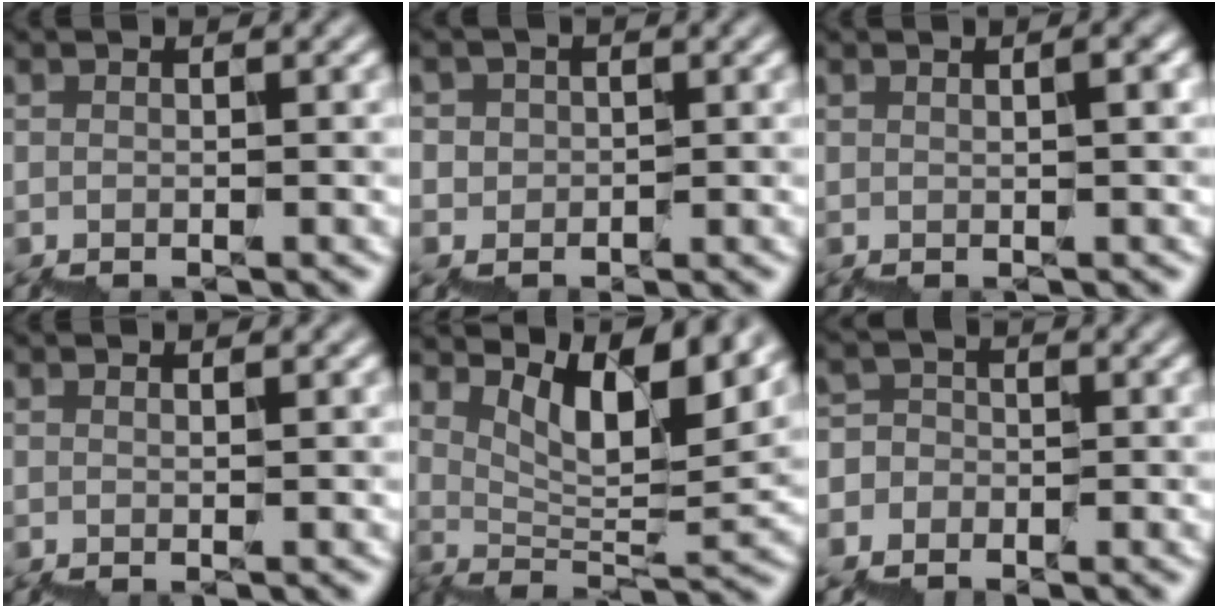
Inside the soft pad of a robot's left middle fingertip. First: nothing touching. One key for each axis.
{"total": 1.1, "fx": 0.2, "fy": 0.5, "fz": -0.9, "tx": 0.008, "ty": 0.011, "tz": 0.000}
{"total": 2.0, "fx": 0.6, "fy": 0.6, "fz": 1.8, "tx": -0.010, "ty": 0.010, "tz": 0.005}
{"total": 0.9, "fx": 0.6, "fy": 0.2, "fz": 0.6, "tx": 0.001, "ty": 0.002, "tz": 0.009}
{"total": 8.6, "fx": 6.7, "fy": 1.5, "fz": 5.1, "tx": -0.073, "ty": 0.012, "tz": 0.125}
{"total": 1.3, "fx": -0.8, "fy": 0.8, "fz": -0.6, "tx": 0.000, "ty": 0.011, "tz": -0.023}